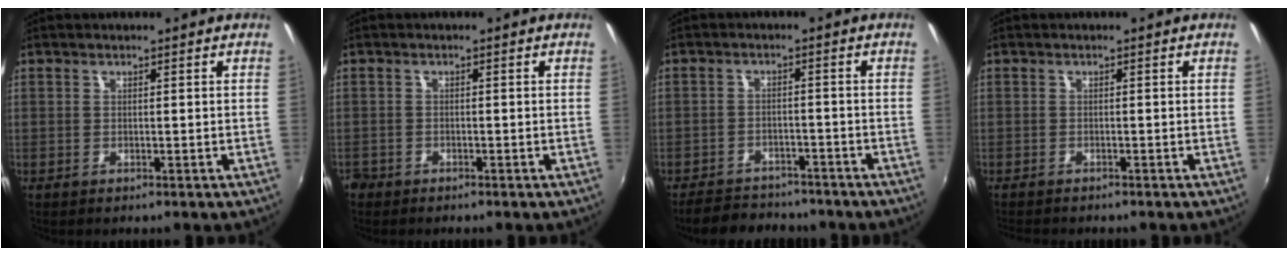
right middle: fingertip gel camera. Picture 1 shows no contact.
{"total": 2.1, "force": [-1.6, 1.3, 0.3], "torque": [-0.014, -0.002, -0.033]}
{"total": 8.8, "force": [-7.5, 3.9, 2.4], "torque": [-0.069, 0.009, -0.108]}
{"total": 3.1, "force": [-2.8, 0.6, 1.1], "torque": [-0.027, -0.017, -0.048]}